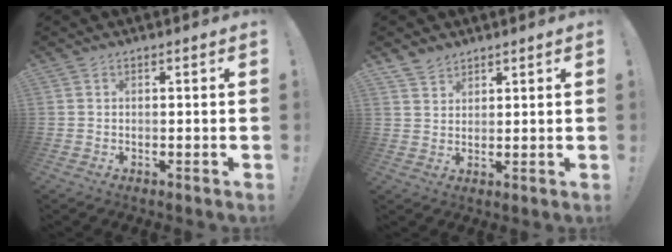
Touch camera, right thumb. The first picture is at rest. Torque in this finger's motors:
{"motor_torque": [-0.49, 0.60, 0.11, -0.03, 0.00]}